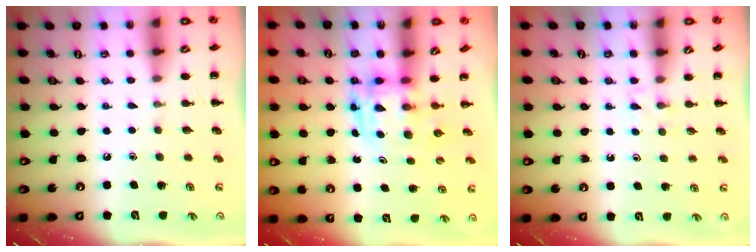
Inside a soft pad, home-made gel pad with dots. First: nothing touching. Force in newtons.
{"total": 3.9, "press": 3.8, "slide": 0.7}
{"total": 2.2, "press": 2.0, "slide": 1.0}